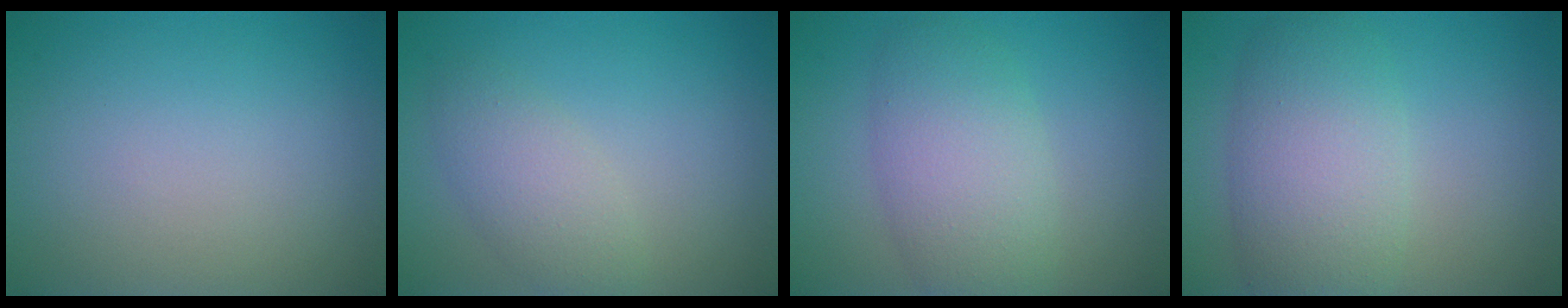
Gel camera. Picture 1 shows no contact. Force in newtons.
{"total": 3.0, "press": 3.0, "slide": 0.1}
{"total": 5.6, "press": 5.6, "slide": 0.2}
{"total": 6.6, "press": 6.6, "slide": 0.2}